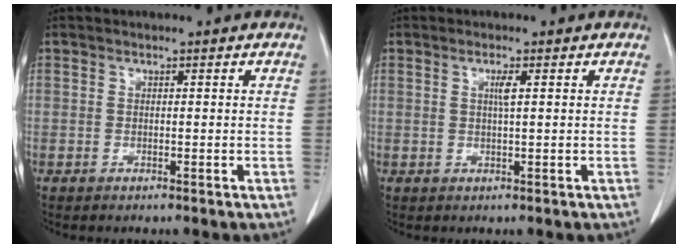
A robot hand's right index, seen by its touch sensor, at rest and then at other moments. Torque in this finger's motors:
{"motor_torque": [0.07, -0.05, 0.02, 0.01]}